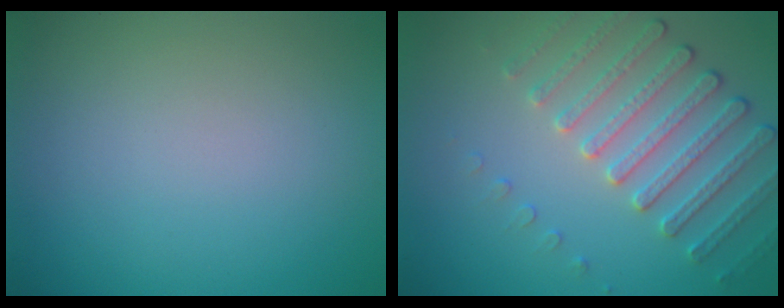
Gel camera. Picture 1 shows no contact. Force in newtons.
{"total": 4.0, "press": 3.8, "slide": 1.4}